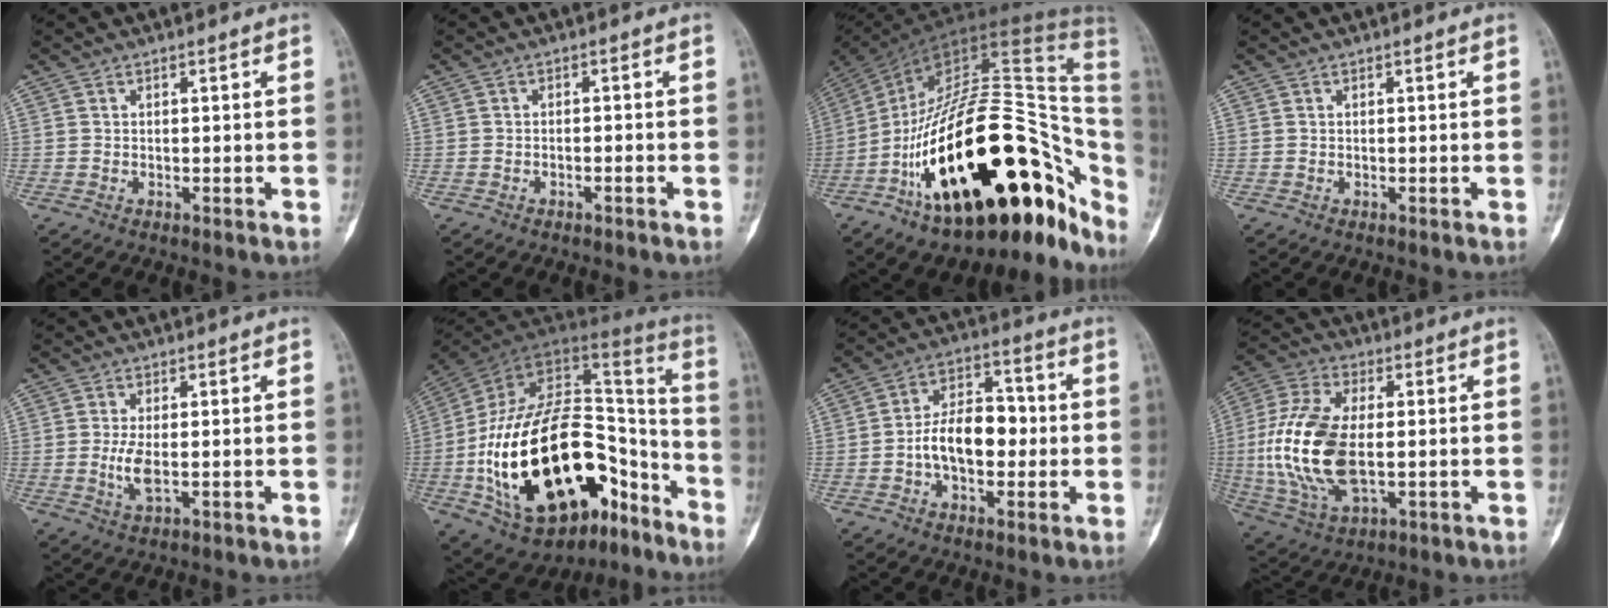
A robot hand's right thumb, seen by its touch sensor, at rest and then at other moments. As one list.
[{"total": 1.1, "force": [-0.7, 0.3, 0.8], "torque": [-0.018, 0.011, -0.010]}, {"total": 41.7, "force": [-11.6, 18.8, 35.3], "torque": [-0.453, 0.095, -0.176]}, {"total": 0.0}, {"total": 3.8, "force": [-0.2, 1.4, 3.6], "torque": [-0.084, -0.011, 0.000]}, {"total": 35.4, "force": [-13.0, 20.5, 25.7], "torque": [-0.471, 0.073, -0.199]}, {"total": 11.5, "force": [-1.3, 7.0, 9.1], "torque": [-0.131, 0.035, -0.031]}, {"total": 18.4, "force": [-0.7, 9.5, 15.7], "torque": [-0.344, -0.004, -0.005]}]